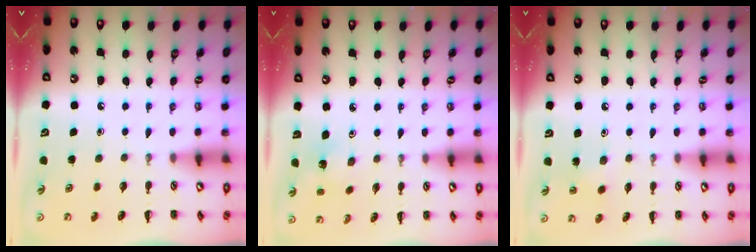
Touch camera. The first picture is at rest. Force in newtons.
{"total": 2.3, "press": 2.2, "slide": 0.7}
{"total": 3.0, "press": 2.9, "slide": 0.9}